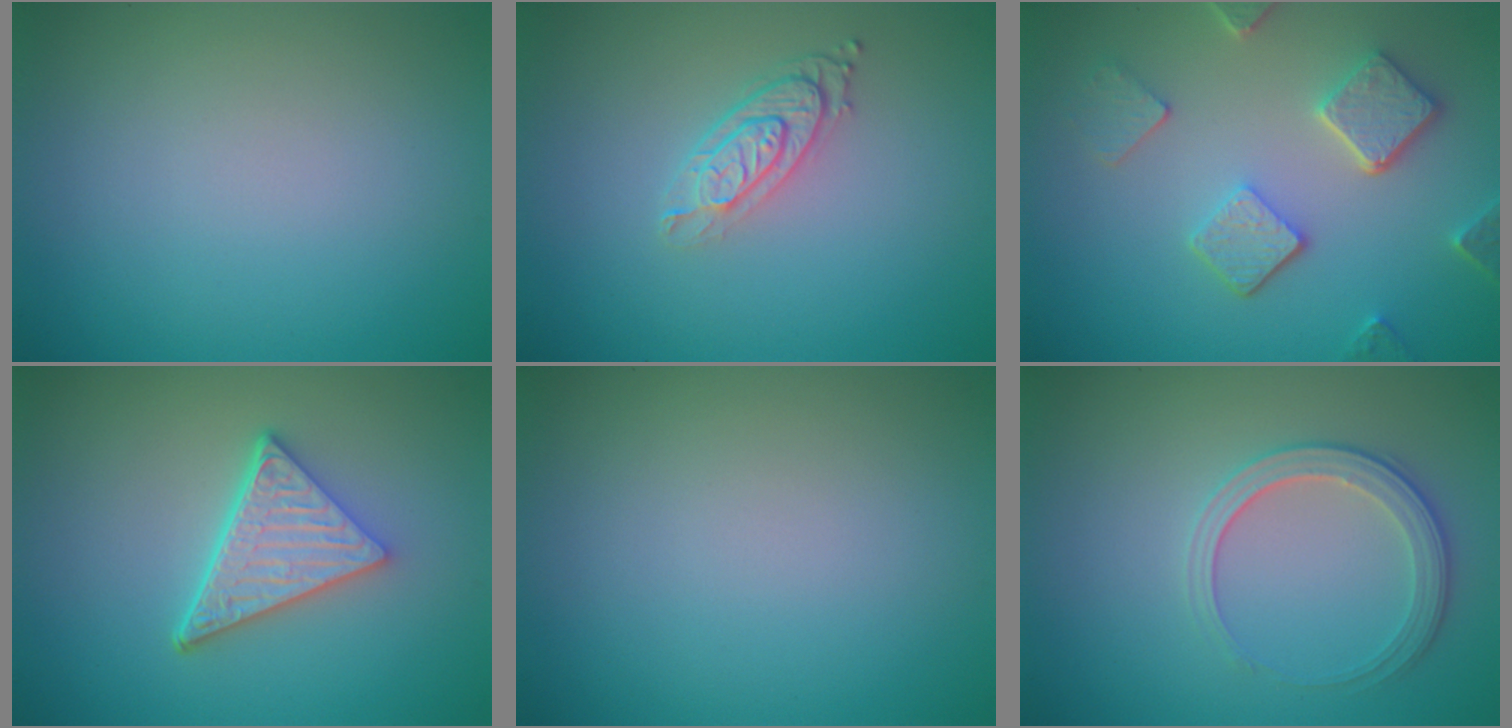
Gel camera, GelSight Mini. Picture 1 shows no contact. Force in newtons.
{"total": 3.1, "press": 2.2, "slide": 2.2}
{"total": 5.0, "press": 3.9, "slide": 3.2}
{"total": 5.1, "press": 3.8, "slide": 3.4}
{"total": 0.0}
{"total": 2.8, "press": 2.7, "slide": 0.8}